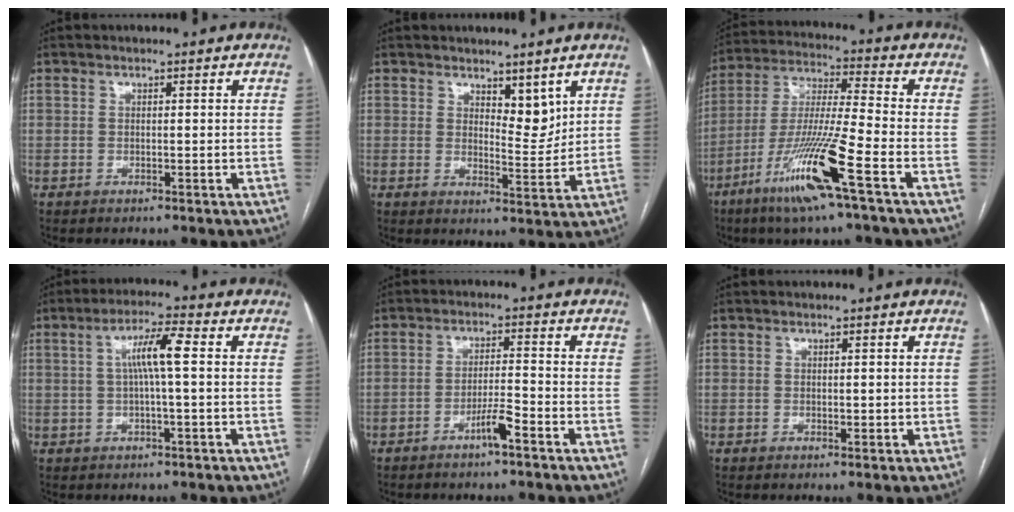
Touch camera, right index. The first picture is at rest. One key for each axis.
{"total": 4.6, "fx": 3.0, "fy": 1.9, "fz": 2.9, "tx": -0.041, "ty": -0.011, "tz": 0.052}
{"total": 14.6, "fx": -7.4, "fy": -0.6, "fz": 12.6, "tx": -0.260, "ty": -0.027, "tz": -0.142}
{"total": 6.2, "fx": 0.9, "fy": 0.2, "fz": 6.1, "tx": -0.112, "ty": 0.013, "tz": 0.015}
{"total": 3.8, "fx": -2.4, "fy": 0.1, "fz": 2.9, "tx": -0.054, "ty": -0.001, "tz": -0.046}
{"total": 0.9, "fx": 0.2, "fy": 0.7, "fz": 0.6, "tx": -0.006, "ty": -0.003, "tz": 0.005}